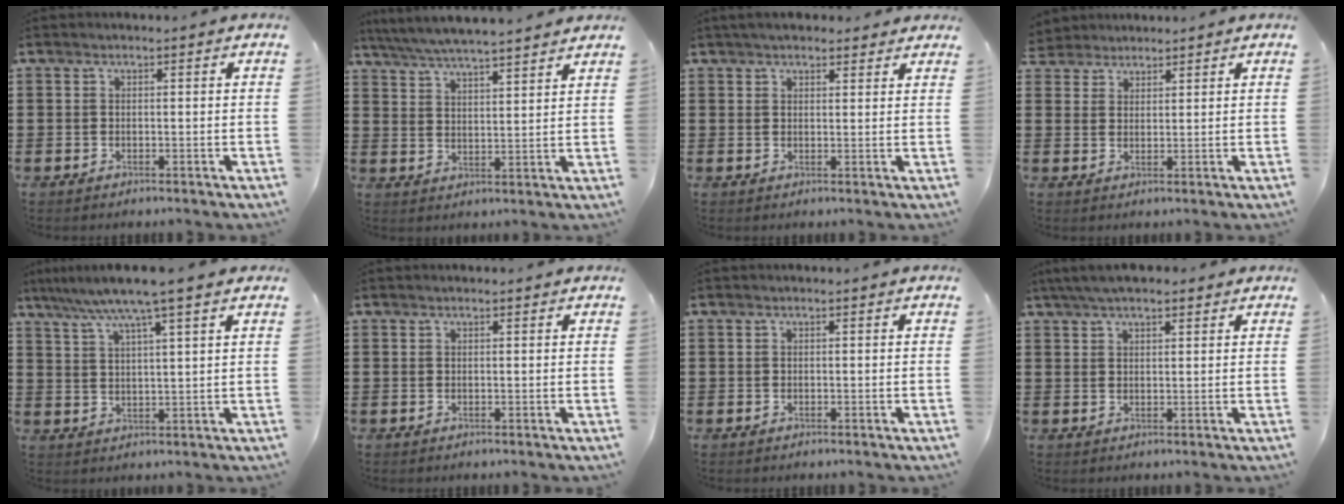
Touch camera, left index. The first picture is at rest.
{"total": 4.9, "force": [4.8, -0.2, 1.3], "torque": [-0.042, -0.021, 0.084]}
{"total": 2.8, "force": [2.5, 0.9, 0.8], "torque": [-0.020, 0.002, 0.046]}
{"total": 2.6, "force": [2.2, 1.2, -0.3], "torque": [-0.004, 0.005, 0.043]}
{"total": 7.1, "force": [5.5, -0.4, 4.5], "torque": [-0.100, -0.017, 0.095]}
{"total": 0.0}
{"total": 0.0}
{"total": 3.8, "force": [3.0, 1.0, 2.2], "torque": [-0.049, 0.005, 0.055]}